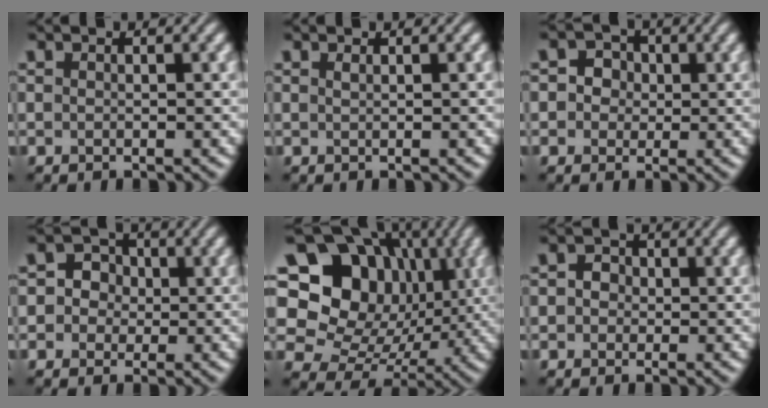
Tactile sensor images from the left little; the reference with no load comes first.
{"total": 0.5, "force": [0.3, 0.2, 0.4], "torque": [-0.005, 0.002, 0.006]}
{"total": 3.2, "force": [0.7, 2.8, 1.3], "torque": [-0.007, 0.009, -0.007]}
{"total": 3.2, "force": [0.3, 2.9, 1.1], "torque": [0.003, 0.009, -0.012]}
{"total": 18.8, "force": [5.1, 15.8, 8.9], "torque": [-0.181, 0.051, 0.086]}
{"total": 2.0, "force": [0.3, 1.8, 0.9], "torque": [-0.002, 0.008, -0.011]}